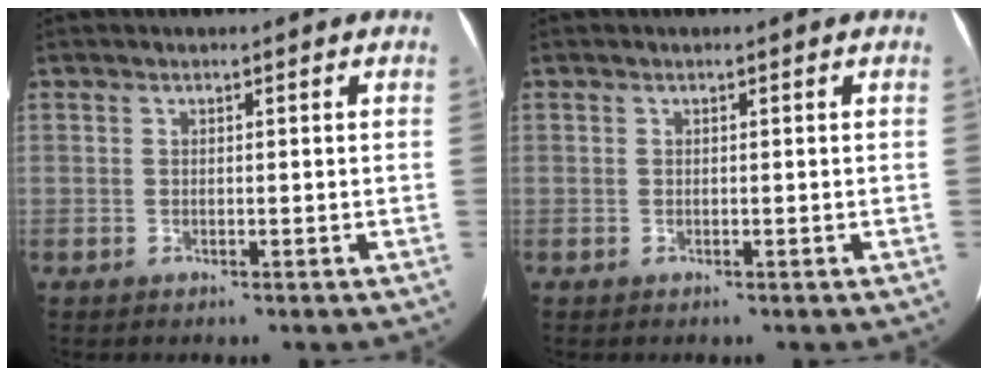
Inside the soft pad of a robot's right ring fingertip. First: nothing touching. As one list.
[{"total": 0.0}]